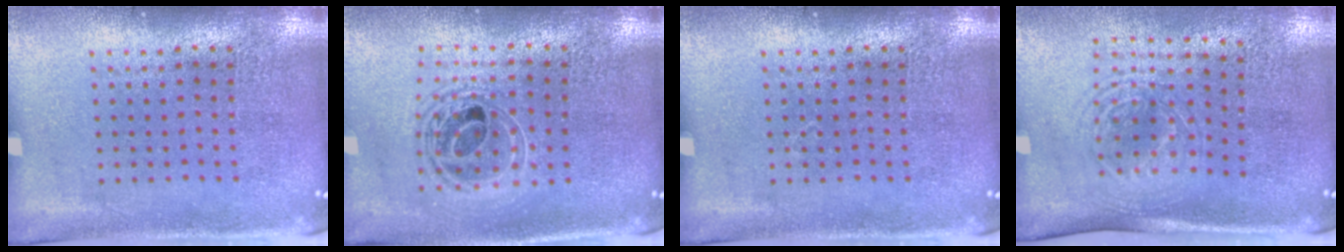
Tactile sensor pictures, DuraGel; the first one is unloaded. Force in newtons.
{"total": 1.8, "press": 1.5, "slide": 0.9}
{"total": 0.0}
{"total": 1.7, "press": 1.3, "slide": 1.0}